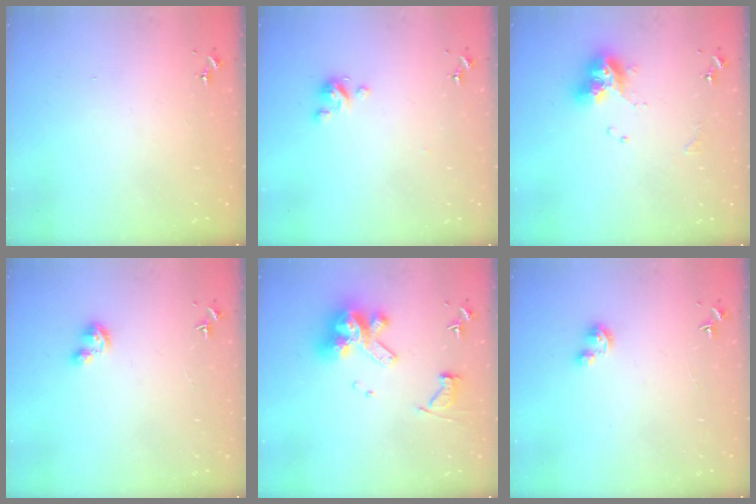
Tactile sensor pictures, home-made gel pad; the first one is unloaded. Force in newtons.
{"total": 4.7, "press": 4.7, "slide": 0.3}
{"total": 11.7, "press": 11.7, "slide": 1.2}
{"total": 4.4, "press": 4.4, "slide": 0.4}
{"total": 16.2, "press": 16.2, "slide": 1.6}
{"total": 3.0, "press": 2.9, "slide": 0.3}